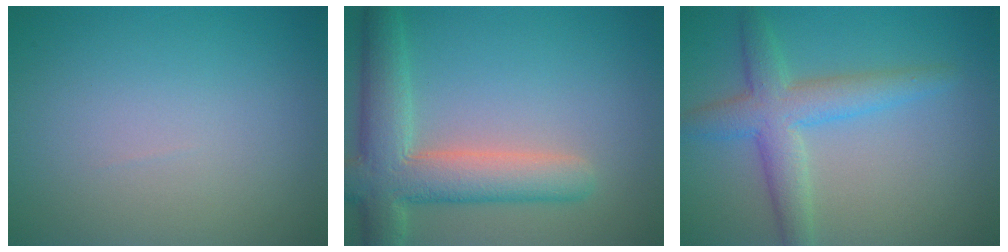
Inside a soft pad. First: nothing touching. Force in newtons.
{"total": 7.1, "press": 7.0, "slide": 0.7}
{"total": 4.7, "press": 4.7, "slide": 0.1}